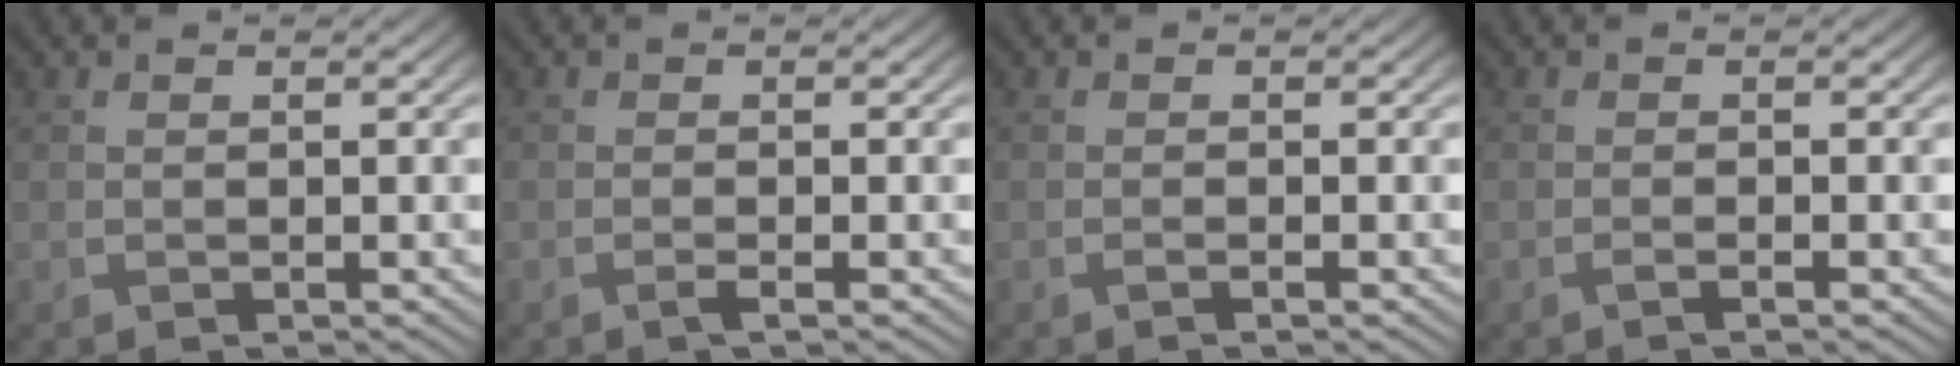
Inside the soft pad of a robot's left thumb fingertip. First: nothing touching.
{"total": 0.9, "force": [-0.4, 0.0, 0.7], "torque": [-0.015, -0.002, -0.009]}
{"total": 0.7, "force": [-0.3, 0.0, 0.6], "torque": [-0.012, -0.002, -0.007]}
{"total": 1.0, "force": [-0.5, 0.1, 0.9], "torque": [-0.015, -0.001, -0.012]}